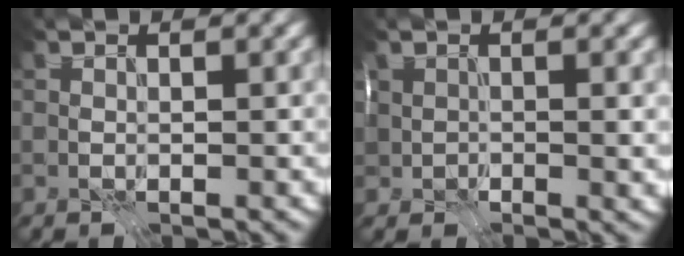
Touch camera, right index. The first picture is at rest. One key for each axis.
{"total": 2.5, "fx": 0.6, "fy": 1.6, "fz": 1.8, "tx": -0.031, "ty": -0.012, "tz": 0.014}